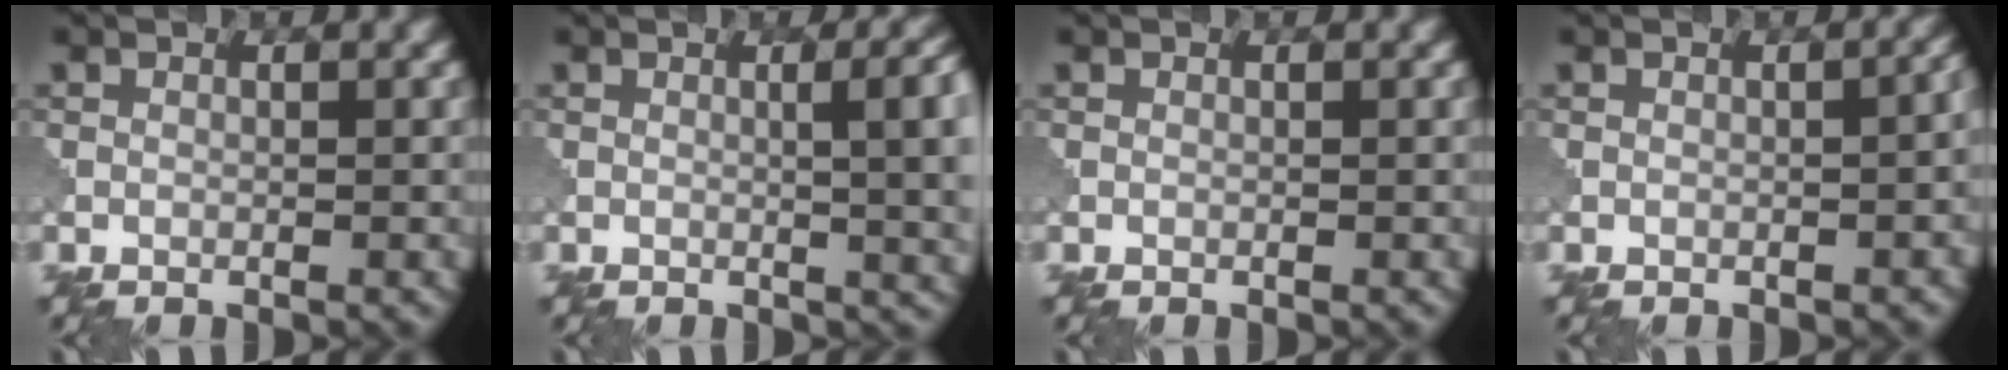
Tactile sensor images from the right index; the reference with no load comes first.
{"total": 7.2, "force": [0.5, 3.0, 6.6], "torque": [-0.039, 0.010, 0.009]}
{"total": 0.0}
{"total": 2.6, "force": [-0.7, 1.2, 2.2], "torque": [-0.012, 0.007, 0.001]}